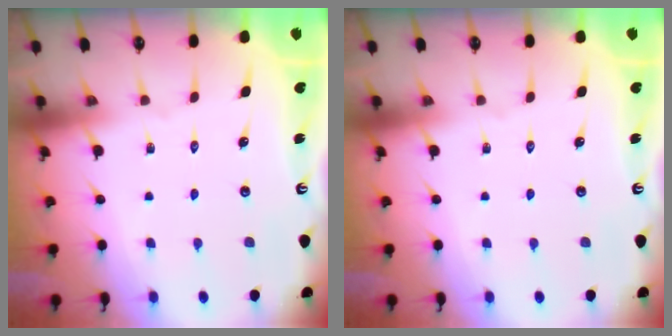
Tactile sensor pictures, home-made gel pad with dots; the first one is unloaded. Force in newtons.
{"total": 0.0}